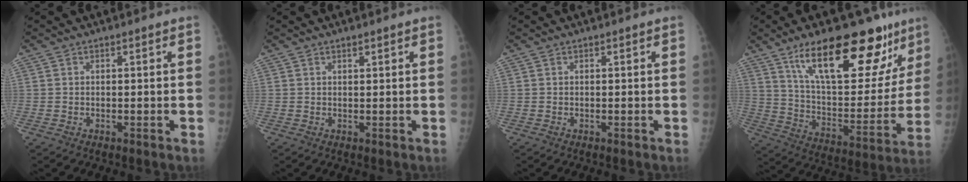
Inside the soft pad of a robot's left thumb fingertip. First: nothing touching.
{"total": 0.9, "force": [0.7, 0.2, 0.5], "torque": [-0.006, -0.004, 0.012]}
{"total": 0.0}
{"total": 26.4, "force": [16.1, 10.4, 18.2], "torque": [-0.221, -0.053, 0.256]}